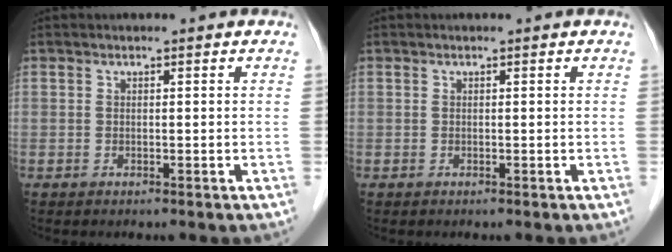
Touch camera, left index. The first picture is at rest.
{"total": 0.0}